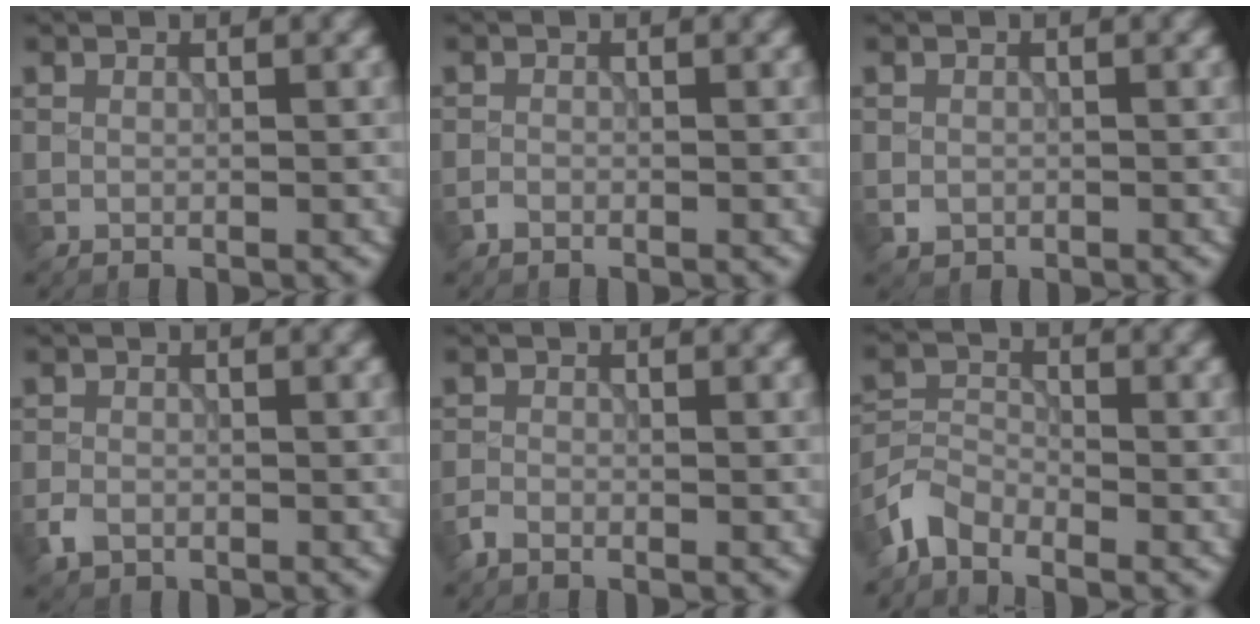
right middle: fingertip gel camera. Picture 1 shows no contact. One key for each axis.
{"total": 0.7, "fx": -0.5, "fy": 0.4, "fz": 0.2, "tx": -0.001, "ty": -0.001, "tz": -0.012}
{"total": 1.0, "fx": -0.3, "fy": 0.9, "fz": 0.3, "tx": -0.001, "ty": -0.004, "tz": -0.008}
{"total": 1.7, "fx": -1.0, "fy": 1.2, "fz": 0.8, "tx": -0.013, "ty": 0.000, "tz": -0.023}
{"total": 1.1, "fx": -1.0, "fy": 0.4, "fz": 0.4, "tx": -0.006, "ty": 0.001, "tz": -0.025}
{"total": 3.3, "fx": -2.8, "fy": 1.4, "fz": 1.1, "tx": -0.023, "ty": 0.002, "tz": -0.070}